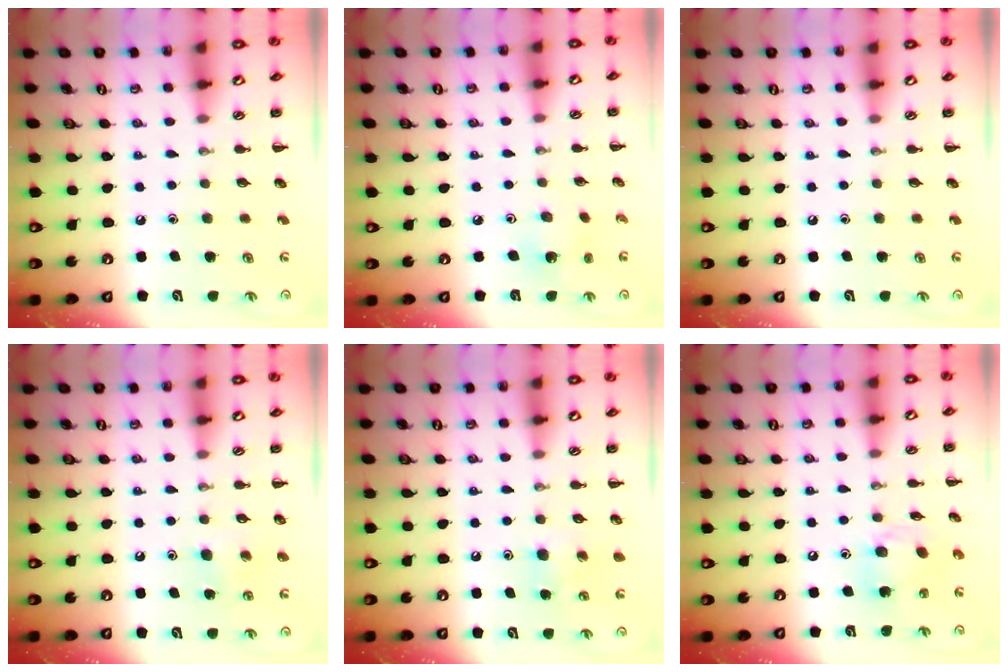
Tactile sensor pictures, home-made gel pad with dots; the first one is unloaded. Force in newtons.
{"total": 1.6, "press": 1.5, "slide": 0.5}
{"total": 0.0}
{"total": 4.5, "press": 4.3, "slide": 1.4}
{"total": 5.5, "press": 5.3, "slide": 1.6}
{"total": 9.5, "press": 9.4, "slide": 1.3}